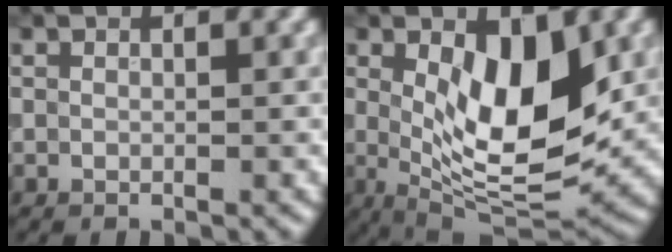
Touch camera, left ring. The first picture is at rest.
{"total": 9.9, "force": [1.2, 3.9, 9.0], "torque": [-0.142, -0.009, 0.020]}